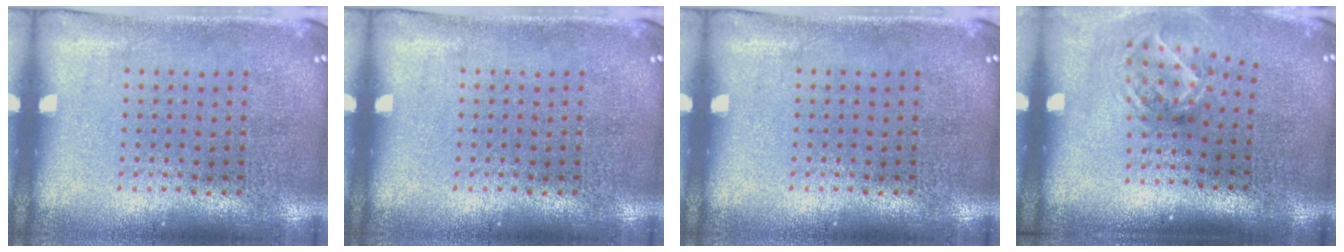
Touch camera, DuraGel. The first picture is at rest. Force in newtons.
{"total": 0.0}
{"total": 0.0}
{"total": 1.9, "press": 1.3, "slide": 1.5}